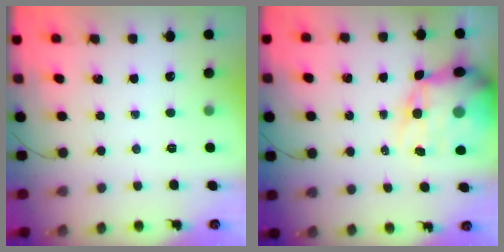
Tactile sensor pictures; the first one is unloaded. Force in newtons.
{"total": 14.1, "press": 13.6, "slide": 3.4}